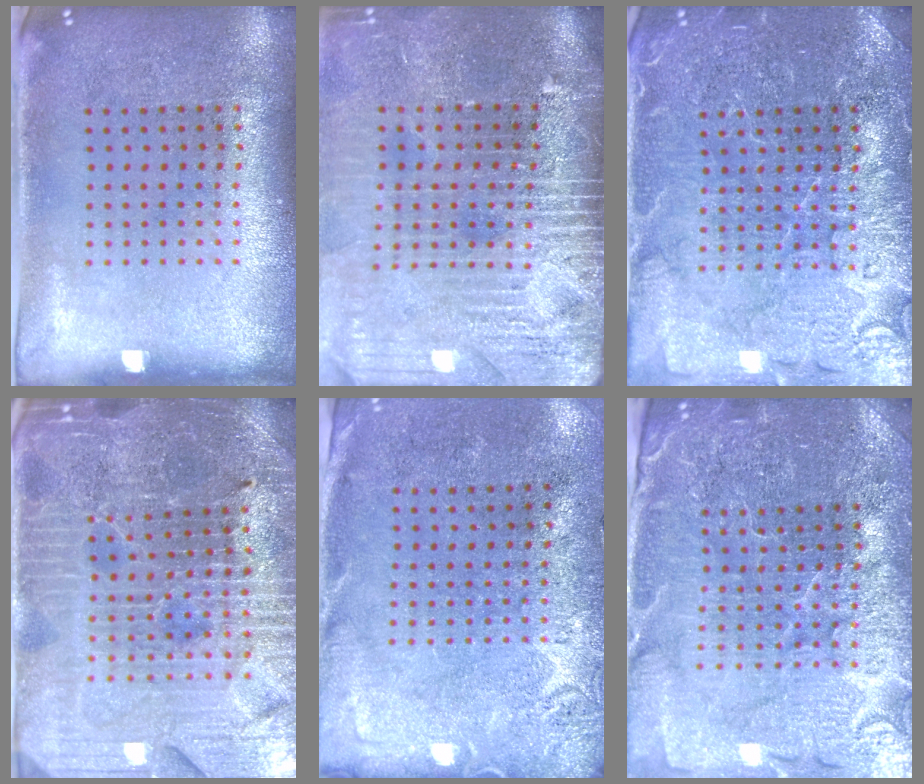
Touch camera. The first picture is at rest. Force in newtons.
{"total": 4.4, "press": 3.7, "slide": 2.4}
{"total": 4.1, "press": 4.1, "slide": 0.6}
{"total": 5.0, "press": 4.7, "slide": 1.7}
{"total": 2.8, "press": 2.3, "slide": 1.6}
{"total": 4.6, "press": 4.4, "slide": 1.6}